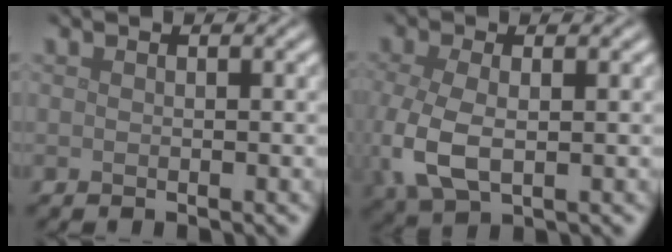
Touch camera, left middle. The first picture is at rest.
{"total": 5.6, "force": [-0.9, 3.2, 4.5], "torque": [-0.124, -0.013, -0.015]}